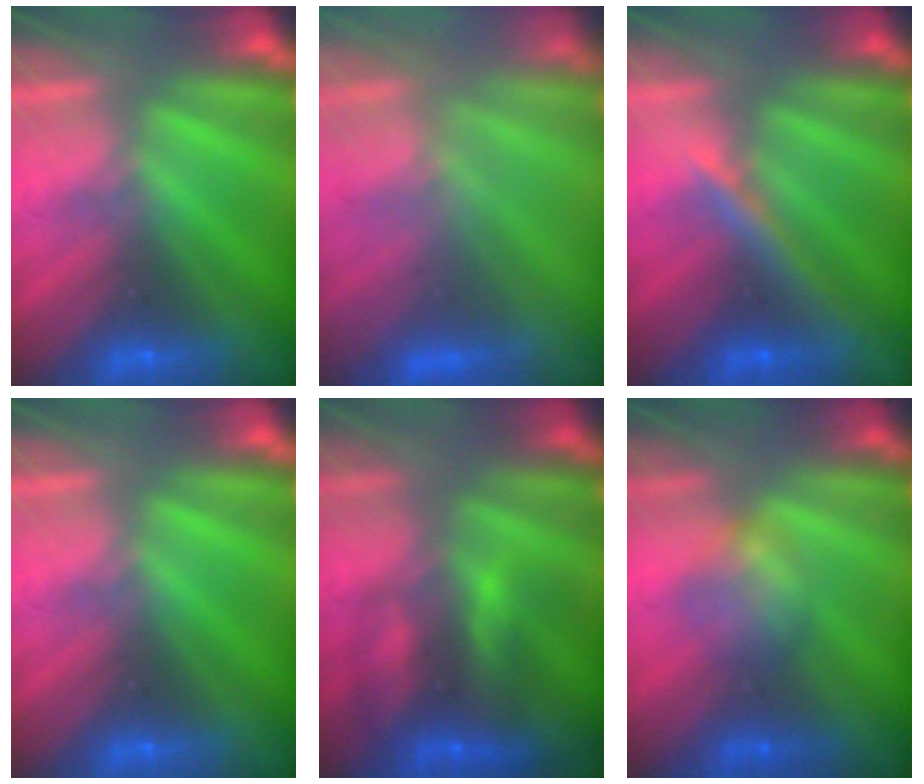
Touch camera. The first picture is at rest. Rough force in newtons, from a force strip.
{"total": 3.5}
{"total": 2.9}
{"total": 0.0}
{"total": 8.6}
{"total": 2.4}